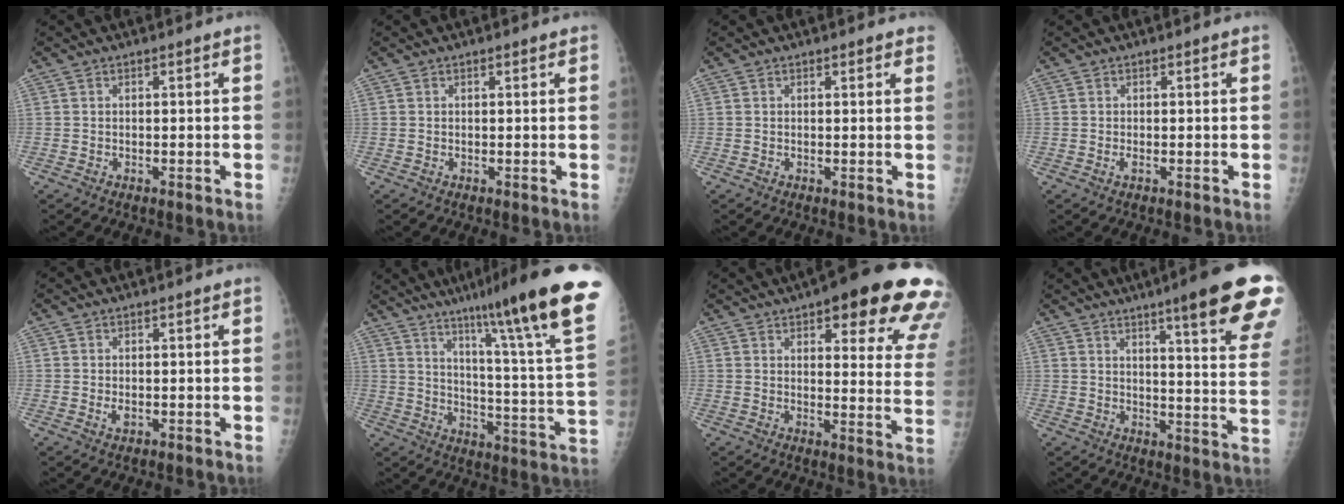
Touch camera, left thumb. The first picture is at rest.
{"total": 0.8, "force": [0.6, 0.3, 0.5], "torque": [-0.007, -0.002, 0.006]}
{"total": 2.6, "force": [2.0, 0.7, 1.4], "torque": [0.002, 0.002, 0.017]}
{"total": 0.7, "force": [0.0, 0.2, 0.6], "torque": [-0.013, -0.002, -0.001]}
{"total": 1.3, "force": [0.0, 0.8, 1.0], "torque": [-0.014, -0.002, 0.000]}
{"total": 26.5, "force": [16.9, 1.4, 20.4], "torque": [-0.277, -0.074, 0.242]}
{"total": 23.2, "force": [14.1, 6.5, 17.2], "torque": [-0.173, -0.042, 0.161]}
{"total": 20.7, "force": [13.2, 2.2, 15.9], "torque": [-0.189, -0.058, 0.163]}